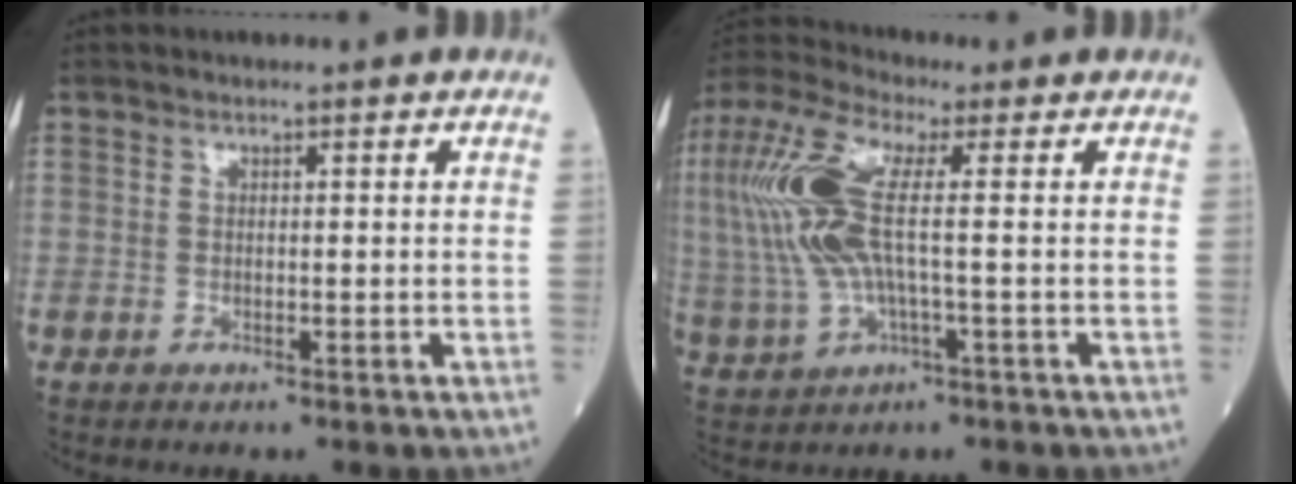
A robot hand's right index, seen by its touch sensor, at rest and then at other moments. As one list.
[{"total": 13.0, "force": [1.3, 3.4, 12.5], "torque": [-0.300, 0.022, 0.025]}]